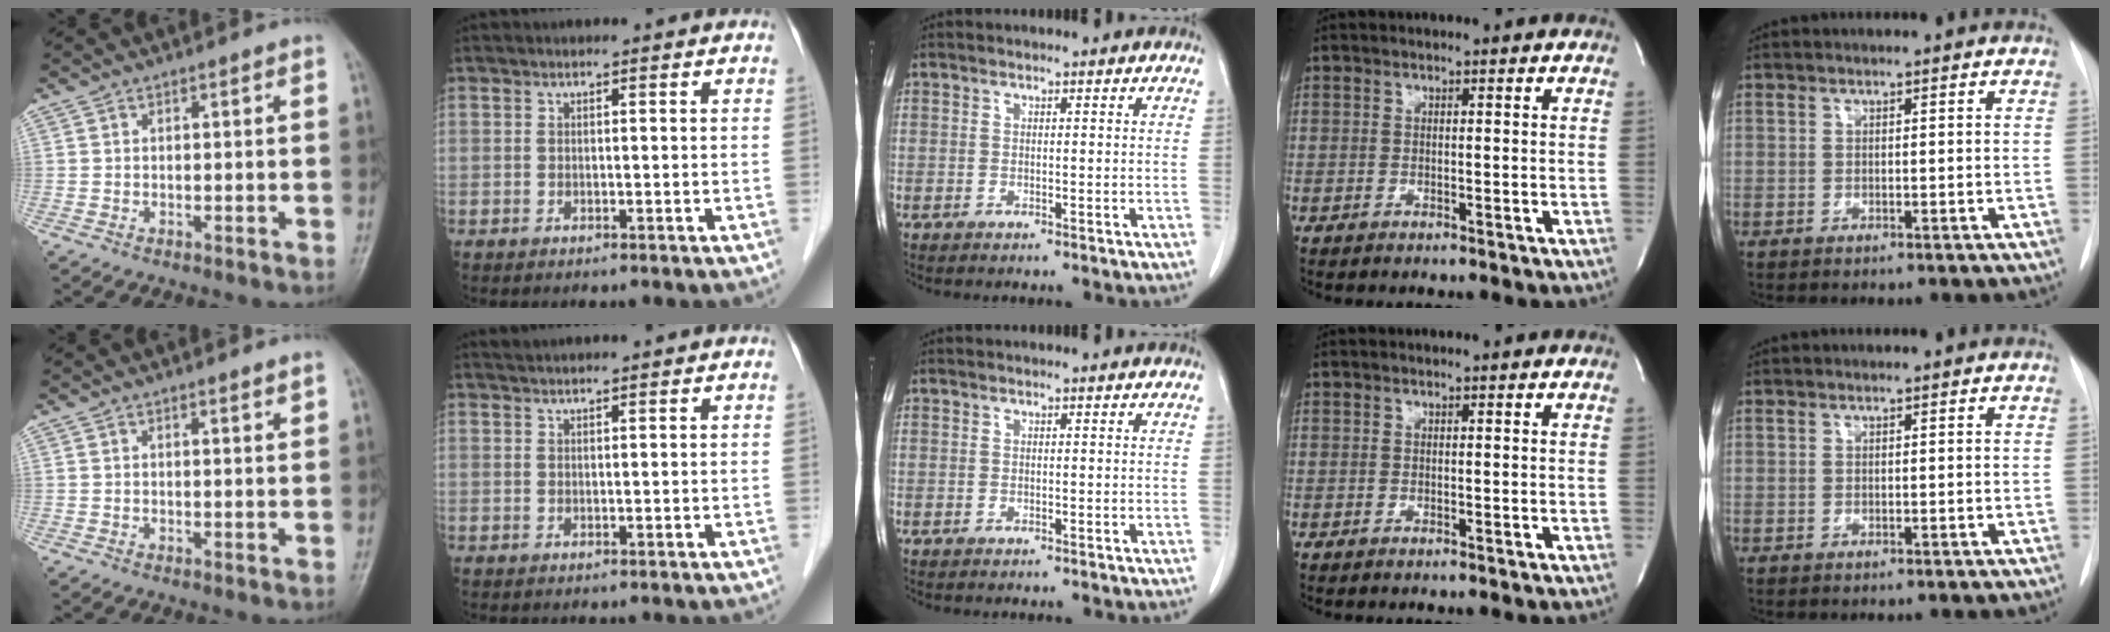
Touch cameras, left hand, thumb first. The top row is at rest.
{"thumb": {"total": 1.2, "force": [0.8, 0.0, 0.8], "torque": [-0.009, -0.006, 0.013]}, "index": {"total": 2.9, "force": [2.8, -0.3, 0.9], "torque": [-0.011, 0.028, 0.046]}}